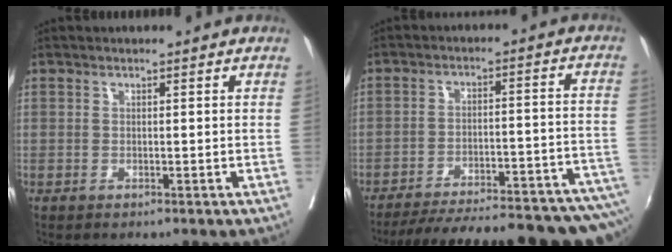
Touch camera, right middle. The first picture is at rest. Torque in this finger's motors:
{"motor_torque": [1.04, -1.10, 0.50, 0.12]}